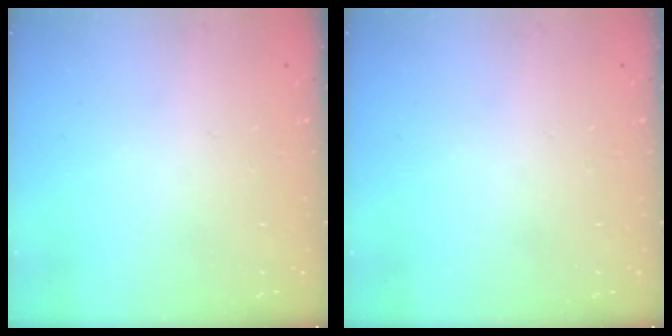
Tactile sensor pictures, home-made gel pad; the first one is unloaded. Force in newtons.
{"total": 0.0}